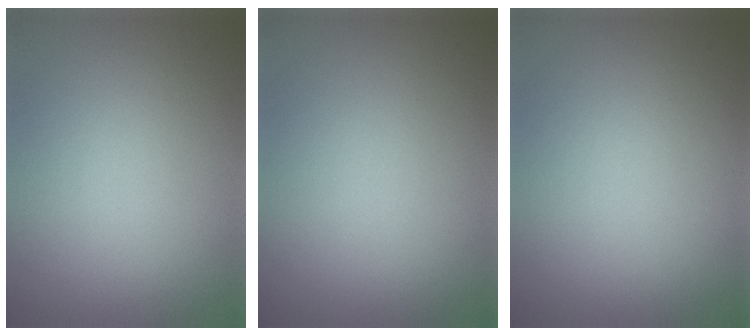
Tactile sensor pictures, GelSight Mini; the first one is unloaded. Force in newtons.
{"total": 0.0}
{"total": 0.0}